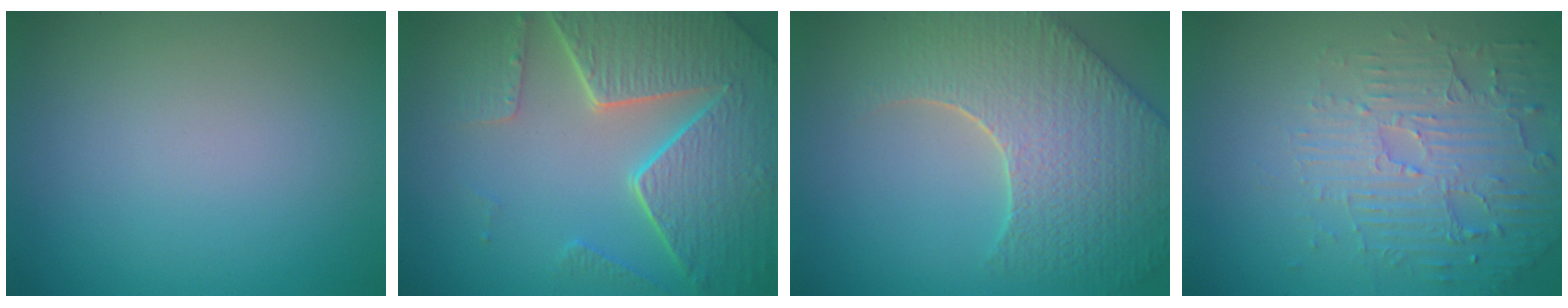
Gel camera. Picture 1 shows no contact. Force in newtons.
{"total": 8.4, "press": 6.1, "slide": 5.8}
{"total": 8.7, "press": 6.3, "slide": 6.0}
{"total": 5.5, "press": 3.8, "slide": 4.0}